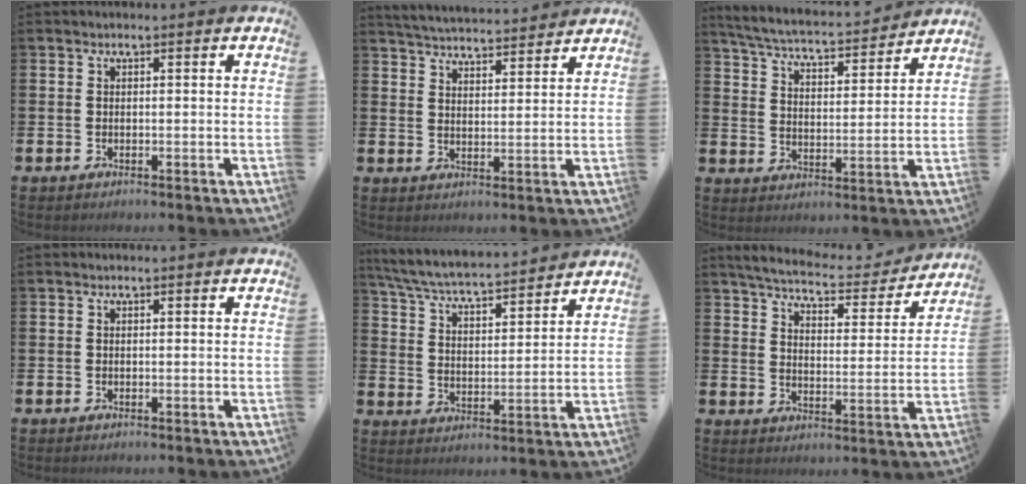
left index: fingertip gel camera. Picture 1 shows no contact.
{"total": 4.9, "force": [4.9, 0.3, 0.2], "torque": [-0.019, -0.032, 0.086]}
{"total": 5.5, "force": [5.3, 0.6, 1.4], "torque": [-0.050, -0.044, 0.087]}
{"total": 0.0}
{"total": 6.2, "force": [6.0, 0.6, 1.7], "torque": [-0.057, -0.048, 0.099]}
{"total": 5.9, "force": [5.7, 0.8, 1.6], "torque": [-0.048, -0.043, 0.092]}